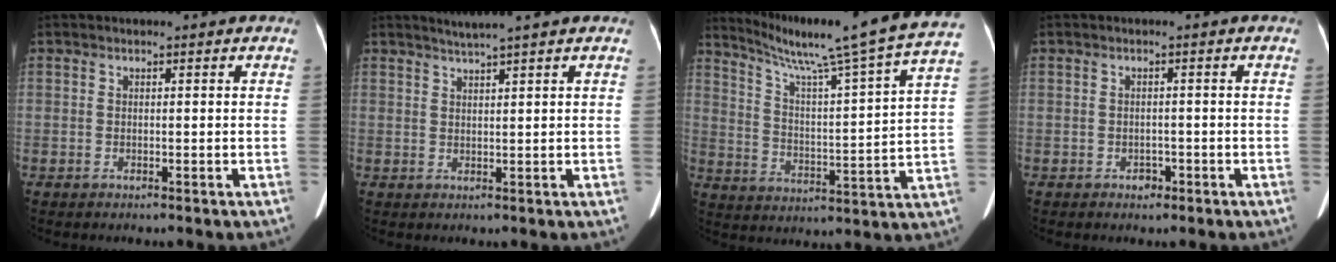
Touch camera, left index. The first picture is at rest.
{"total": 3.2, "force": [2.7, -0.9, 1.5], "torque": [-0.023, 0.010, 0.047]}
{"total": 23.6, "force": [19.3, -1.7, 13.4], "torque": [-0.218, -0.035, 0.264]}
{"total": 1.2, "force": [-0.8, 0.9, 0.4], "torque": [-0.006, 0.003, -0.010]}